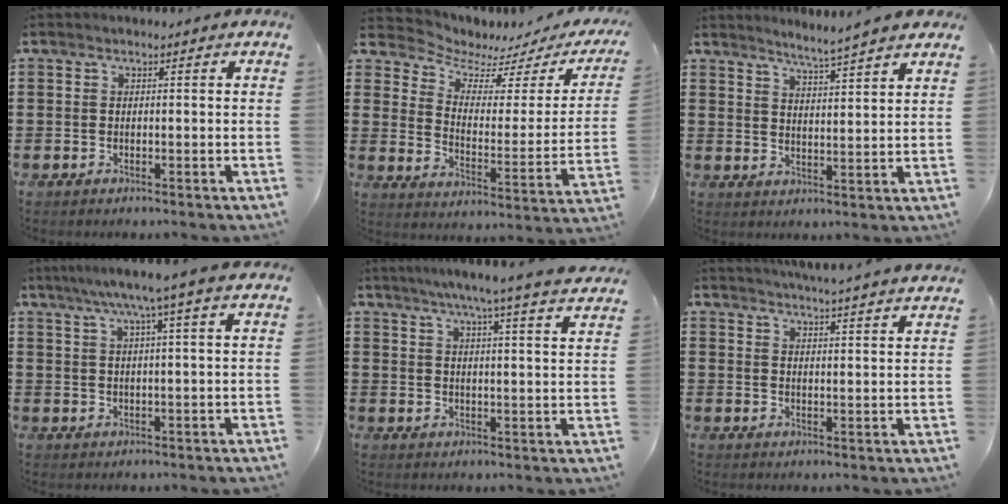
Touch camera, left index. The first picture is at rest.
{"total": 3.7, "force": [3.1, 1.6, 1.3], "torque": [-0.045, -0.029, 0.045]}
{"total": 3.9, "force": [3.7, -1.1, 0.6], "torque": [-0.026, -0.022, 0.063]}
{"total": 5.4, "force": [3.6, -0.7, 4.0], "torque": [-0.088, -0.004, 0.058]}
{"total": 6.0, "force": [5.3, -1.1, 2.7], "torque": [-0.070, -0.031, 0.087]}
{"total": 4.2, "force": [4.1, -0.9, 0.6], "torque": [-0.027, -0.024, 0.070]}